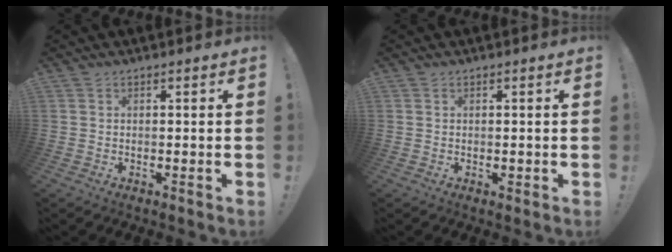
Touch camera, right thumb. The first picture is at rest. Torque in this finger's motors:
{"motor_torque": [0.14, 0.06, -0.22, -0.09, -0.02]}